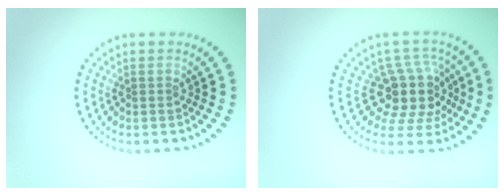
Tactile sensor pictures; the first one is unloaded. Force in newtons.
{"total": 4.8, "press": 3.9, "slide": 2.8}